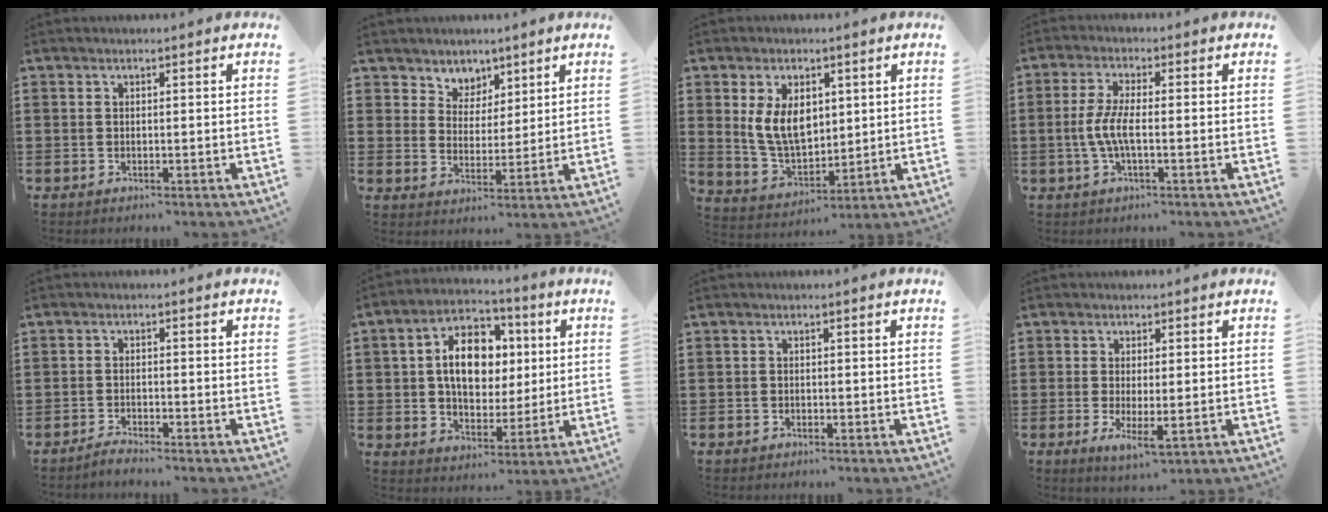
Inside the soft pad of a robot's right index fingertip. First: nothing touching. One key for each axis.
{"total": 4.8, "fx": 3.6, "fy": 3.2, "fz": -0.4, "tx": -0.018, "ty": -0.003, "tz": 0.067}
{"total": 8.2, "fx": 2.0, "fy": 5.6, "fz": 5.7, "tx": -0.145, "ty": 0.009, "tz": 0.034}
{"total": 5.0, "fx": -1.0, "fy": 1.3, "fz": 4.7, "tx": -0.119, "ty": -0.009, "tz": -0.031}
{"total": 1.7, "fx": -1.7, "fy": 0.0, "fz": 0.1, "tx": -0.006, "ty": 0.004, "tz": -0.033}
{"total": 11.0, "fx": 1.6, "fy": 7.4, "fz": 8.0, "tx": -0.154, "ty": 0.017, "tz": 0.025}
{"total": 0.9, "fx": -0.8, "fy": 0.5, "fz": 0.1, "tx": -0.002, "ty": 0.002, "tz": -0.017}
{"total": 4.0, "fx": -0.9, "fy": 1.1, "fz": 3.7, "tx": -0.078, "ty": -0.009, "tz": -0.016}